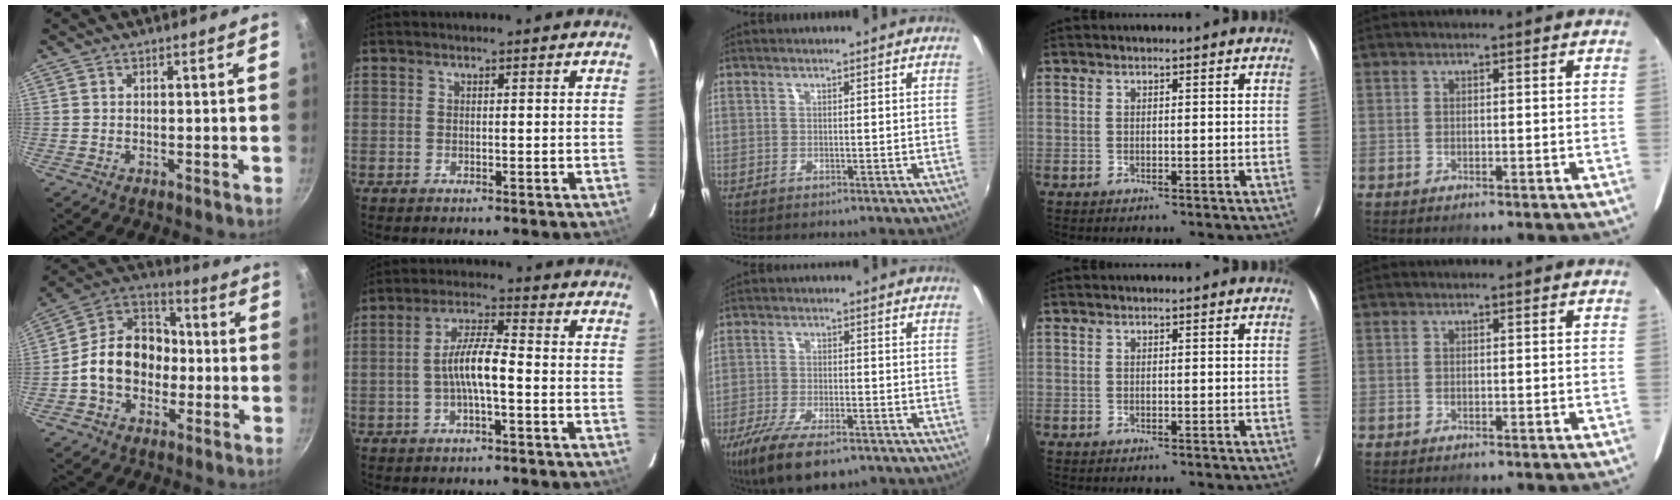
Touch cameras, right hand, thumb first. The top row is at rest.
{"thumb": {"total": 14.6, "force": [-2.4, 11.4, 8.9], "torque": [-0.108, 0.046, -0.060]}, "index": {"total": 6.7, "force": [-1.6, 1.1, 6.4], "torque": [-0.129, 0.011, -0.030]}, "middle": {"total": 12.2, "force": [-8.2, 4.2, 8.0], "torque": [-0.182, -0.039, -0.146]}}